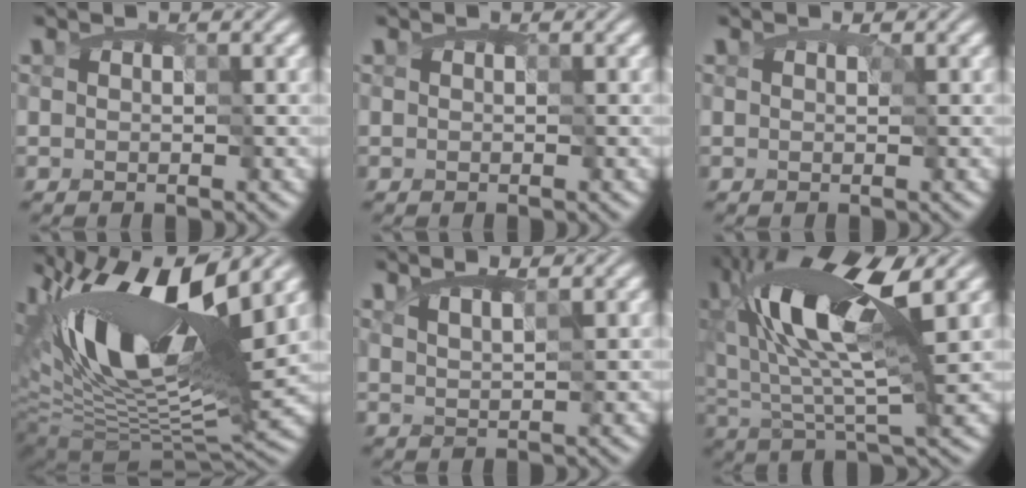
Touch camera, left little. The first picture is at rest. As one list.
[{"total": 0.0}, {"total": 0.5, "force": [0.3, 0.3, 0.3], "torque": [-0.007, 0.006, -0.001]}, {"total": 14.6, "force": [4.0, 6.2, 12.6], "torque": [-0.236, 0.019, 0.063]}, {"total": 0.6, "force": [0.0, 0.0, 0.6], "torque": [-0.016, -0.001, 0.003]}, {"total": 9.4, "force": [2.2, 3.4, 8.5], "torque": [-0.165, 0.004, 0.040]}]